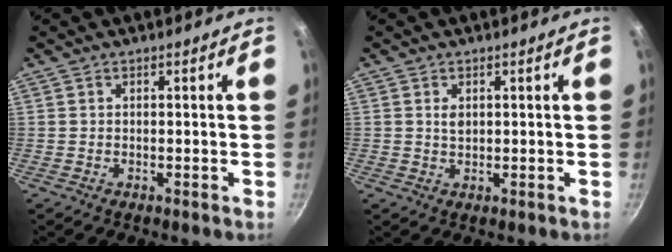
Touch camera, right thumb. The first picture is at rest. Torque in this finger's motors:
{"motor_torque": [0.29, 0.56, 0.24, 0.14, -0.01]}